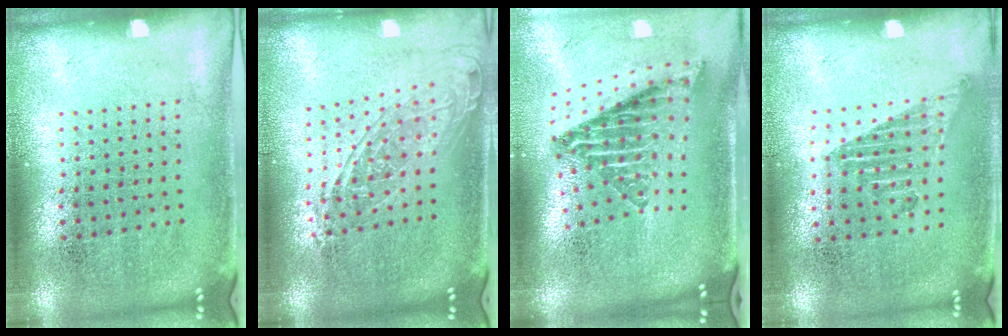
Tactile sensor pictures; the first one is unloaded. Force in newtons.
{"total": 1.7, "press": 1.4, "slide": 1.0}
{"total": 2.6, "press": 1.6, "slide": 2.1}
{"total": 1.0, "press": 0.9, "slide": 0.4}